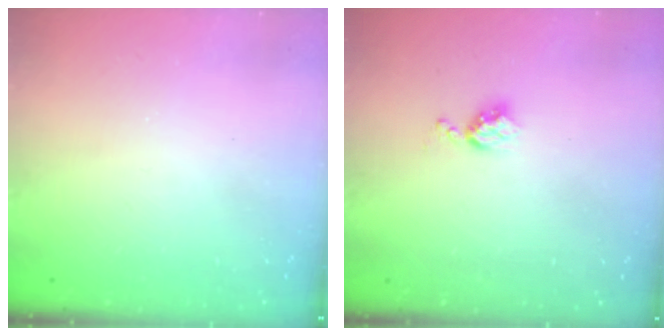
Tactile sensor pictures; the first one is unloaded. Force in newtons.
{"total": 4.3, "press": 4.3, "slide": 0.5}